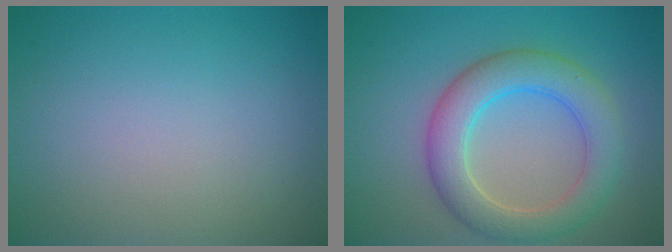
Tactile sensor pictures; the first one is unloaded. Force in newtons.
{"total": 5.7, "press": 5.7, "slide": 0.2}